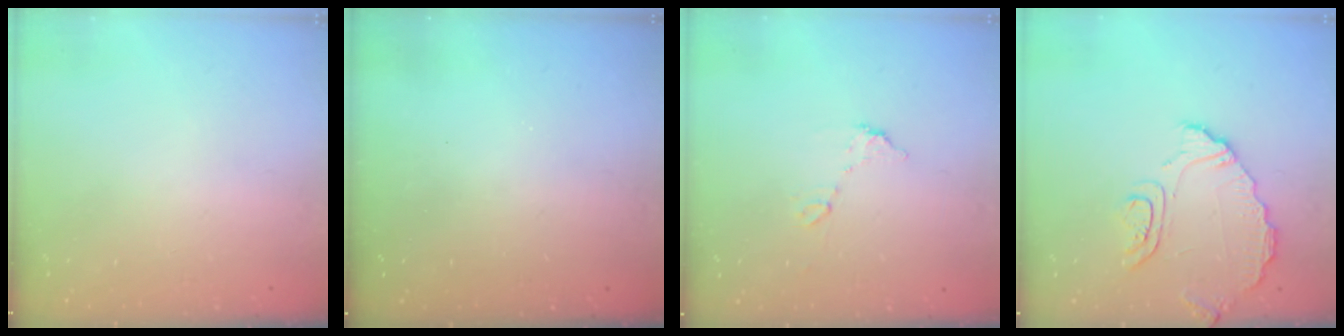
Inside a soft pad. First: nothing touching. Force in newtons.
{"total": 3.0, "press": 3.0, "slide": 0.3}
{"total": 6.0, "press": 6.0, "slide": 0.3}
{"total": 9.1, "press": 9.0, "slide": 0.9}